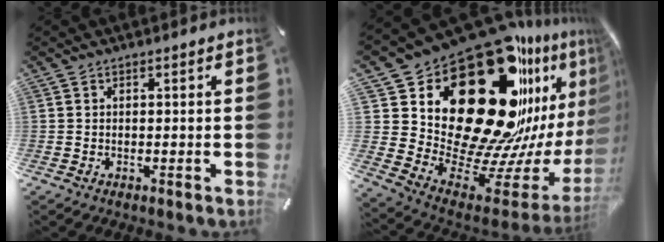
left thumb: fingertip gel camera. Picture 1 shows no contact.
{"total": 35.6, "force": [16.4, 20.0, 24.4], "torque": [-0.314, -0.226, 0.354]}